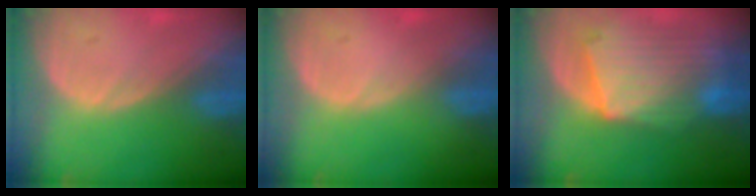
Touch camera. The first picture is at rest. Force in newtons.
{"total": 0.0}
{"total": 10.6, "press": 9.2, "slide": 5.3}